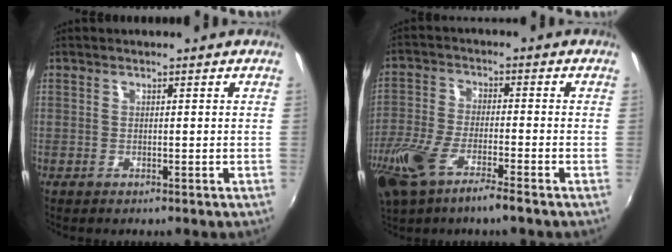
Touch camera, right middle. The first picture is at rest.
{"total": 13.3, "force": [-8.5, 3.2, 9.7], "torque": [-0.223, -0.040, -0.166]}